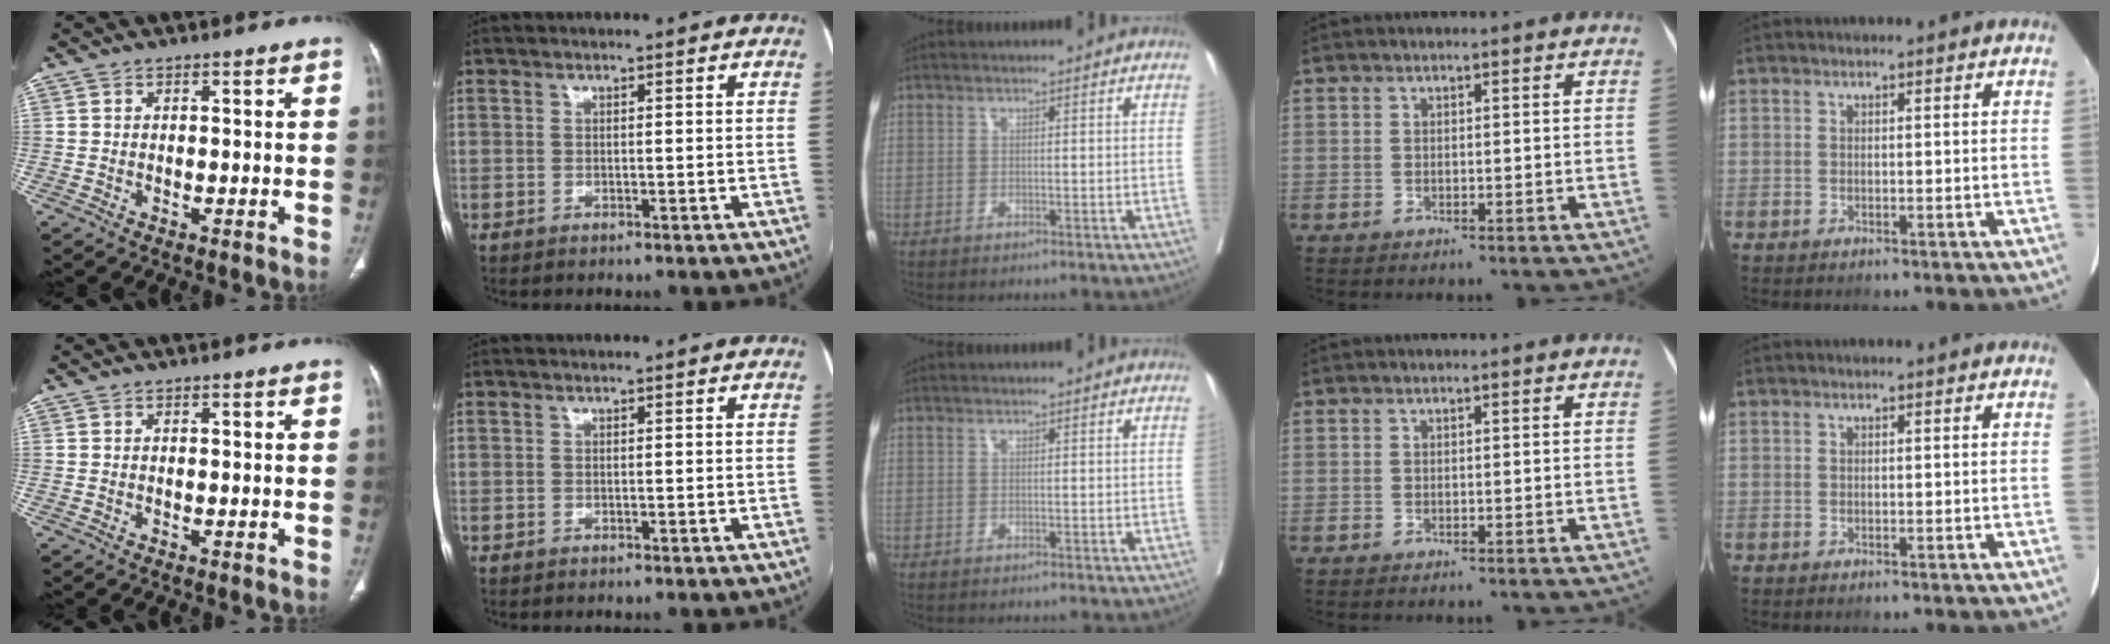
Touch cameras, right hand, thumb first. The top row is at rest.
{}